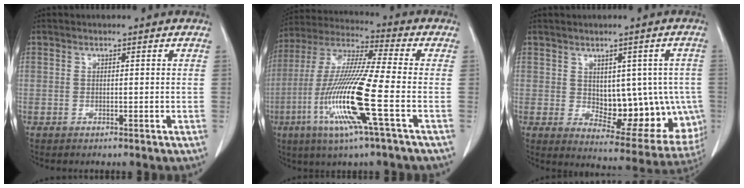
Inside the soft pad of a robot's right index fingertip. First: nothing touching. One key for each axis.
{"total": 16.5, "fx": -5.1, "fy": -0.3, "fz": 15.7, "tx": -0.326, "ty": -0.020, "tz": -0.107}
{"total": 14.4, "fx": -0.9, "fy": 7.7, "fz": 12.2, "tx": -0.136, "ty": 0.007, "tz": 0.011}